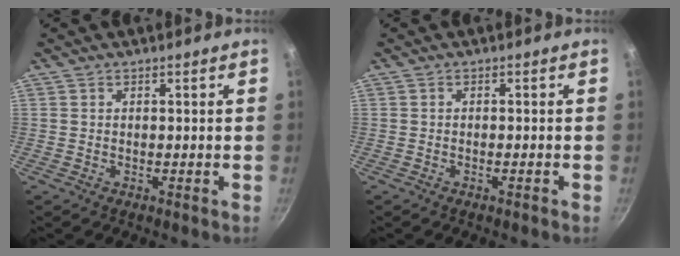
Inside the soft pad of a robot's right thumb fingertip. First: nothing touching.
{"total": 0.9, "force": [-0.6, 0.0, 0.7], "torque": [-0.020, 0.006, -0.010]}